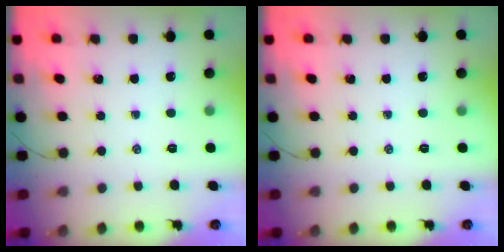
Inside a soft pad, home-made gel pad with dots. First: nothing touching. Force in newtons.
{"total": 0.0}